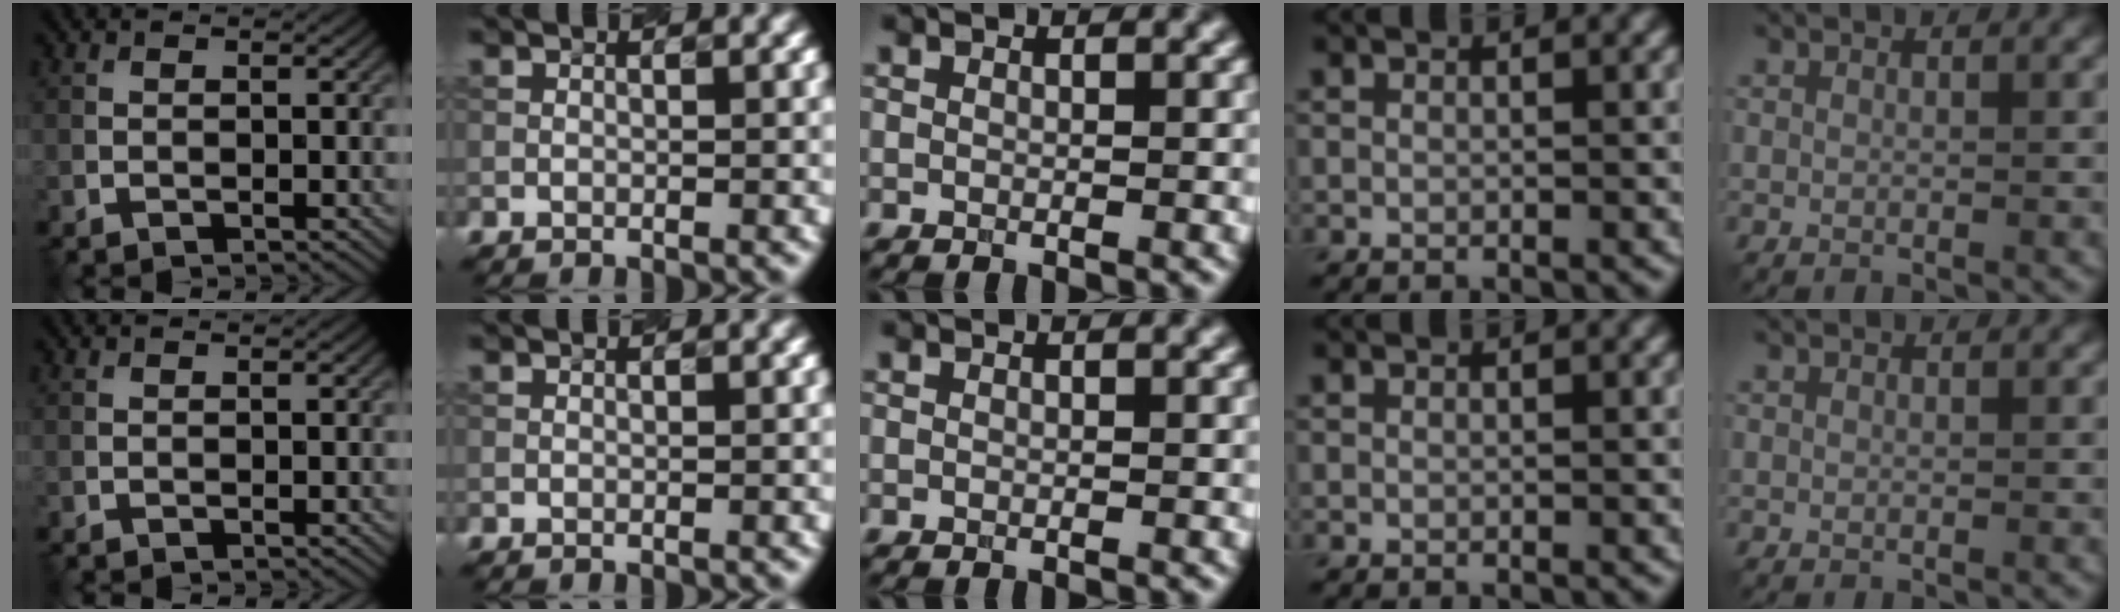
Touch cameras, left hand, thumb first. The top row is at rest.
{}